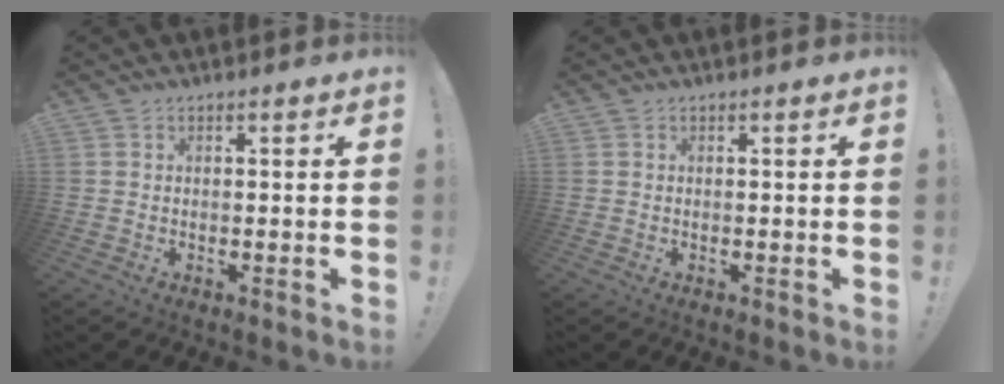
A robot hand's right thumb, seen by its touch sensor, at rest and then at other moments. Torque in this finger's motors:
{"motor_torque": [0.00, 0.00, 0.00, 0.00, 0.00]}